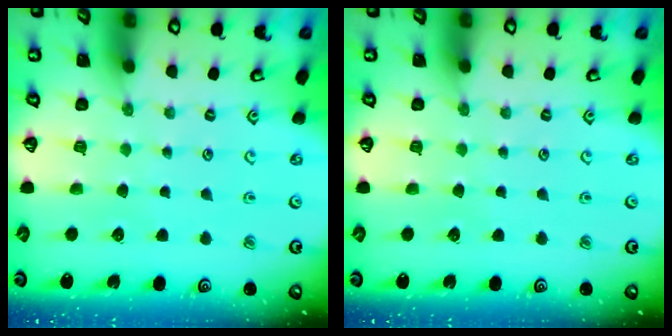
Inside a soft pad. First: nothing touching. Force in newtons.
{"total": 0.0}